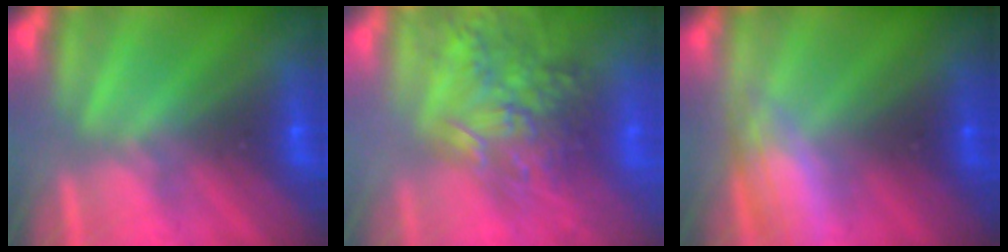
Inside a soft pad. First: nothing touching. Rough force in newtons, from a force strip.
{"total": 7.2}
{"total": 2.9}